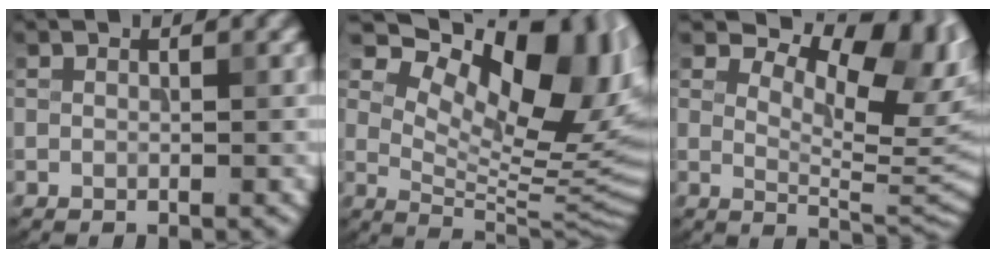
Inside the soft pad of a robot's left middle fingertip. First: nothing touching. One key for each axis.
{"total": 14.8, "fx": 6.4, "fy": 7.1, "fz": 11.3, "tx": -0.144, "ty": -0.004, "tz": 0.113}
{"total": 11.0, "fx": 5.6, "fy": 5.2, "fz": 7.9, "tx": -0.111, "ty": 0.009, "tz": 0.081}